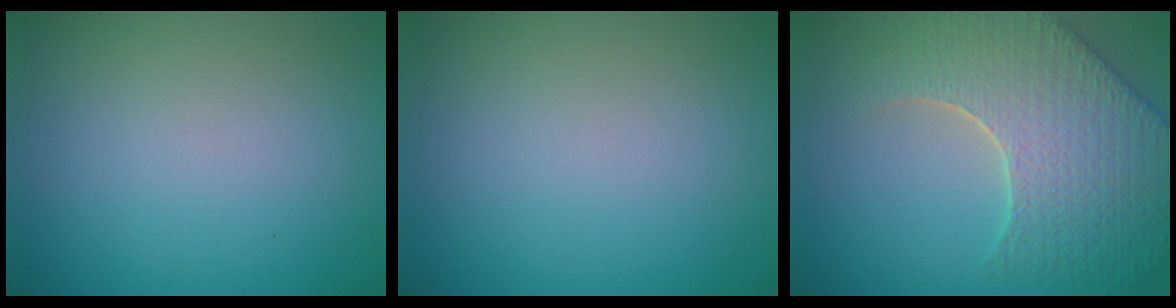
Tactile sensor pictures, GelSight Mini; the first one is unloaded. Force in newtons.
{"total": 0.0}
{"total": 8.6, "press": 6.4, "slide": 5.7}